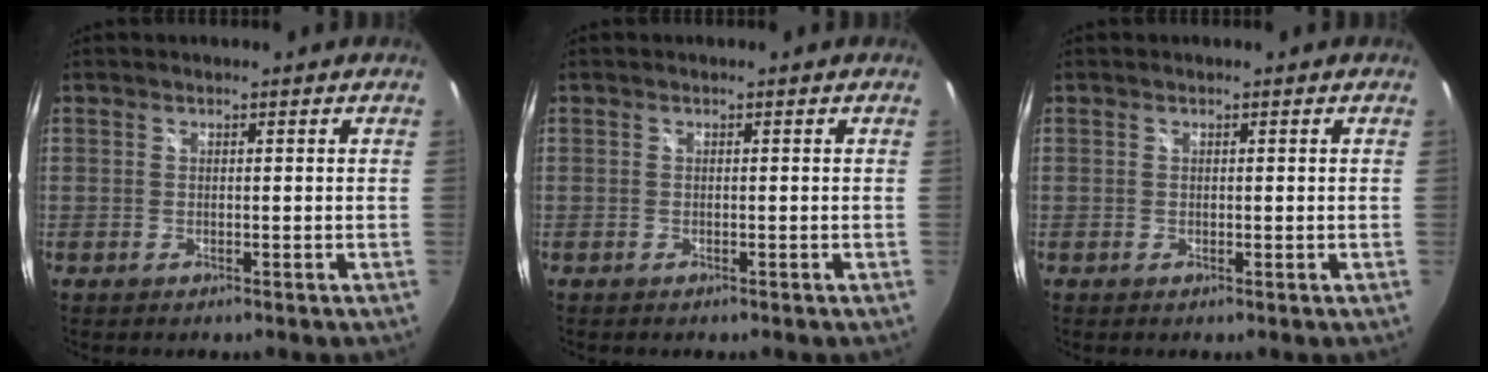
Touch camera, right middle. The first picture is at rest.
{"total": 0.0}
{"total": 0.0}